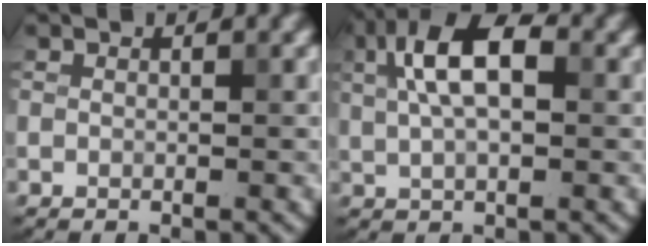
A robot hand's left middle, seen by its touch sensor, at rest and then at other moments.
{"total": 6.8, "force": [1.9, 3.2, 5.7], "torque": [-0.104, 0.018, 0.024]}